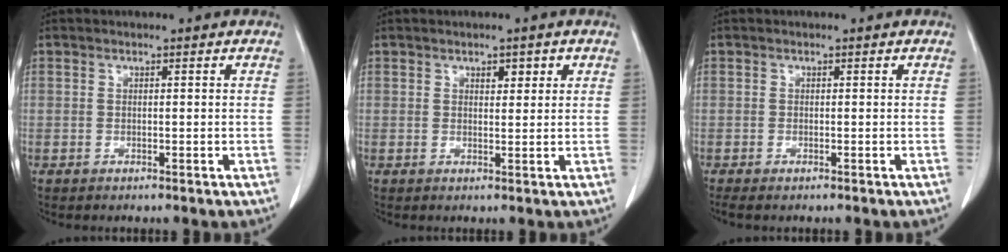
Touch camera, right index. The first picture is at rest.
{"total": 1.9, "force": [1.0, 0.9, 1.4], "torque": [-0.017, 0.000, 0.015]}
{"total": 1.2, "force": [-0.9, 0.1, 0.7], "torque": [-0.011, -0.004, -0.012]}